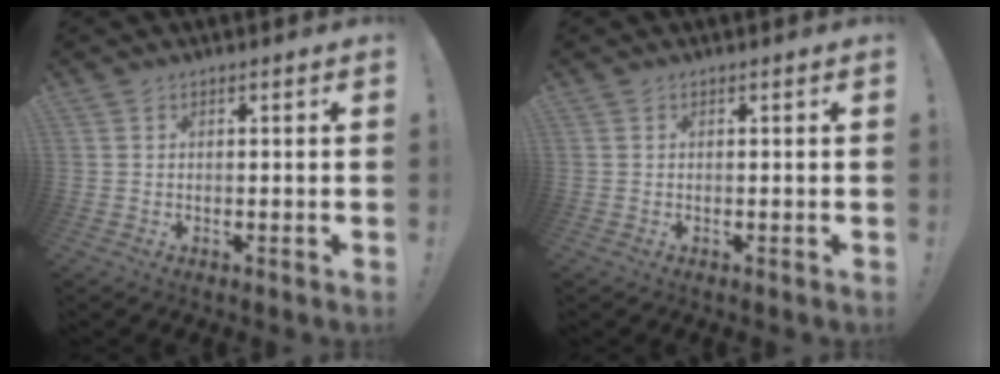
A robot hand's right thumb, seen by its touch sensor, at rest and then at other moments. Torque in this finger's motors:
{"motor_torque": [-0.01, -0.01, 0.02, -0.01, 0.00]}